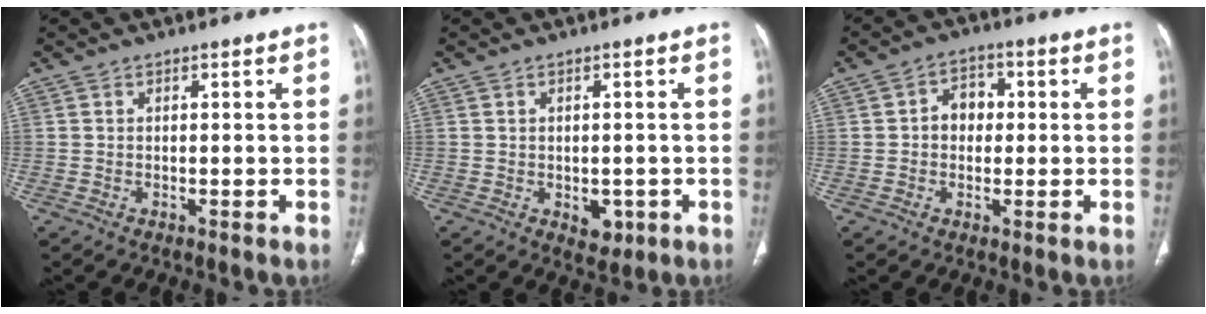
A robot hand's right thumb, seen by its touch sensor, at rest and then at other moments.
{"total": 3.4, "force": [-0.9, 2.4, 2.2], "torque": [-0.010, 0.002, -0.001]}
{"total": 5.1, "force": [0.3, 4.1, 3.0], "torque": [-0.023, 0.014, -0.003]}